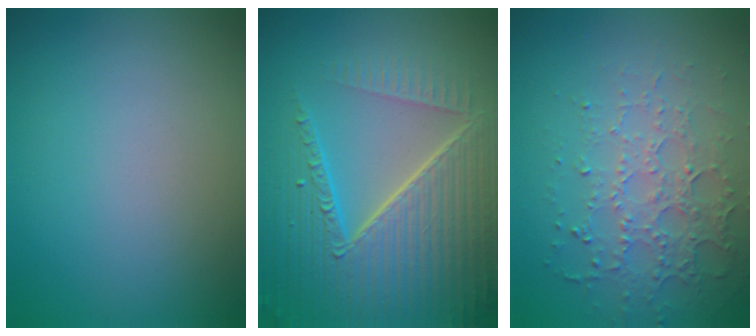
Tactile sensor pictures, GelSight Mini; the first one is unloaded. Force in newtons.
{"total": 8.6, "press": 6.0, "slide": 6.2}
{"total": 3.5, "press": 3.4, "slide": 0.9}